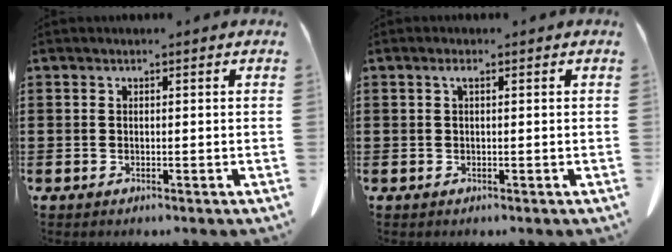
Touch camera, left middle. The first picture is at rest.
{"total": 1.1, "force": [0.2, 0.2, 1.0], "torque": [-0.022, 0.003, 0.003]}